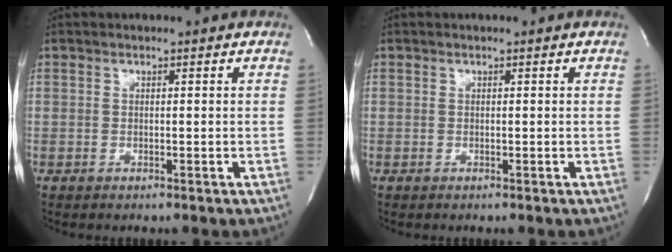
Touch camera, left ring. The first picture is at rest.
{"total": 0.0}